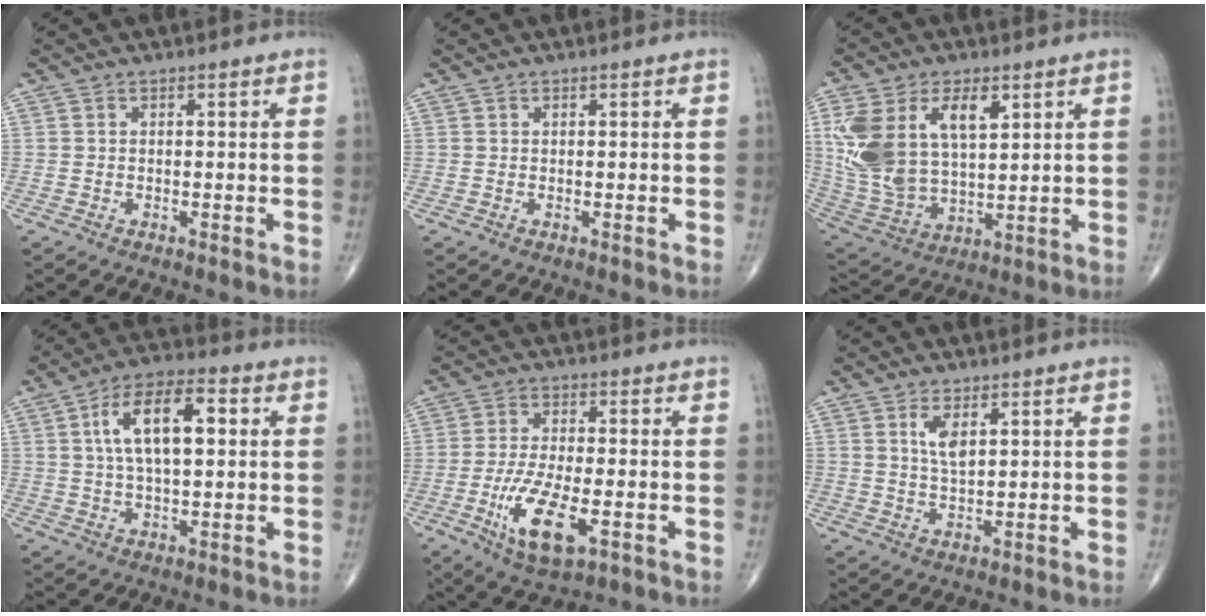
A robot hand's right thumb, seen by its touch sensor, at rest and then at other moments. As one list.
[{"total": 0.0}, {"total": 18.6, "force": [6.1, 10.3, 14.2], "torque": [-0.276, -0.015, 0.126]}, {"total": 13.1, "force": [2.9, 5.9, 11.3], "torque": [-0.187, 0.016, 0.045]}, {"total": 11.3, "force": [-4.0, 4.1, 9.7], "torque": [-0.190, -0.004, -0.067]}, {"total": 4.3, "force": [1.8, 1.7, 3.4], "torque": [-0.058, -0.011, 0.037]}]